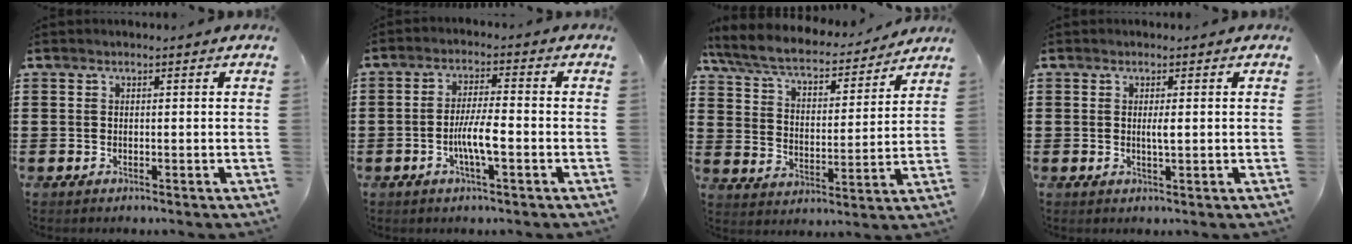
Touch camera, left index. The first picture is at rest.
{"total": 5.6, "force": [-1.6, 1.0, 5.3], "torque": [-0.104, 0.000, -0.034]}
{"total": 6.6, "force": [5.7, 1.2, 3.1], "torque": [-0.085, -0.037, 0.095]}
{"total": 1.8, "force": [0.2, 0.2, 1.8], "torque": [-0.035, -0.003, 0.002]}